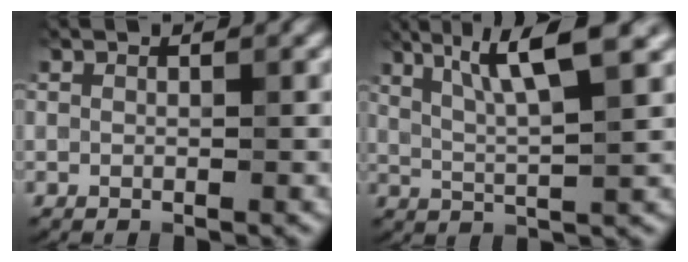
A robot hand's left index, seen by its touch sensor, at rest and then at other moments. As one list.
[{"total": 6.3, "force": [2.9, 1.0, 5.5], "torque": [-0.098, 0.010, 0.058]}]